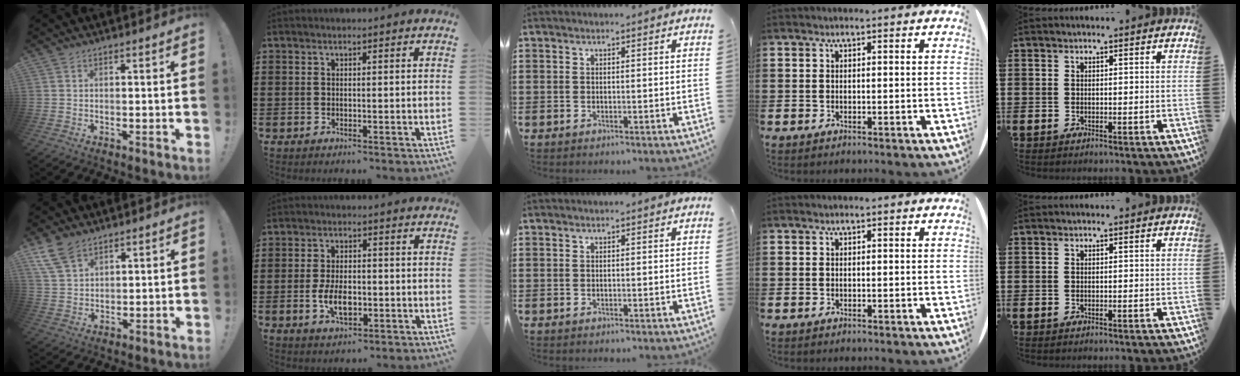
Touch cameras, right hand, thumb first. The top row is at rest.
{"thumb": {"total": 8.7, "force": [6.1, 4.7, 4.2], "torque": [-0.088, -0.020, 0.124]}, "index": {"total": 5.4, "force": [-1.2, 2.7, 4.5], "torque": [-0.086, -0.005, -0.024]}}